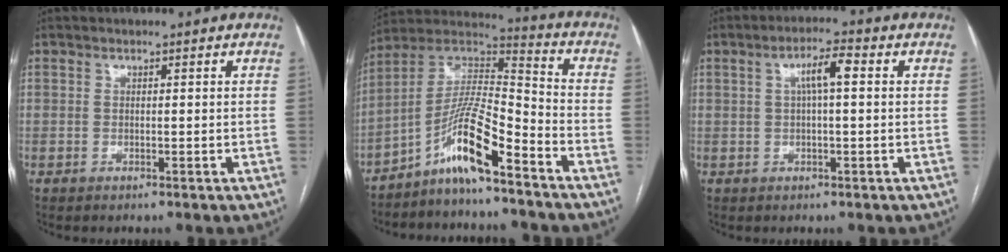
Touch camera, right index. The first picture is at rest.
{"total": 11.7, "force": [-7.5, 1.1, 8.9], "torque": [-0.177, 0.018, -0.142]}
{"total": 4.5, "force": [0.9, 0.6, 4.4], "torque": [-0.080, 0.014, 0.015]}